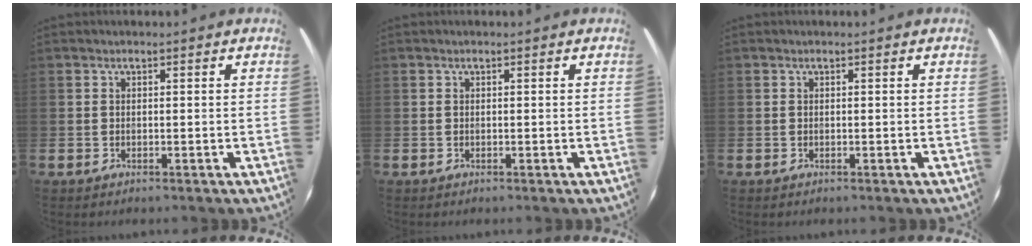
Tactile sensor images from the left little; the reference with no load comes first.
{"total": 0.0}
{"total": 0.0}